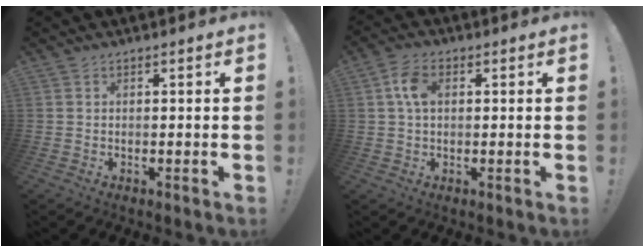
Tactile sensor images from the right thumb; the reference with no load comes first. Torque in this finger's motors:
{"motor_torque": [-0.22, 0.44, 0.57, -0.30, 0.03]}